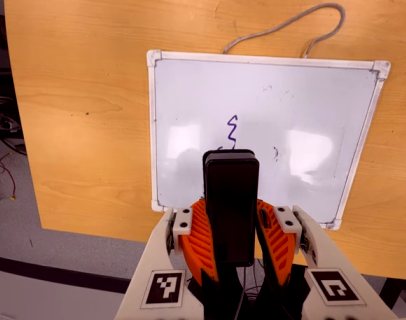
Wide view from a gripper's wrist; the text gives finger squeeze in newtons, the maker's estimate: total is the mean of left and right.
{"total": 9.0, "left": 7.9, "right": 10.2}